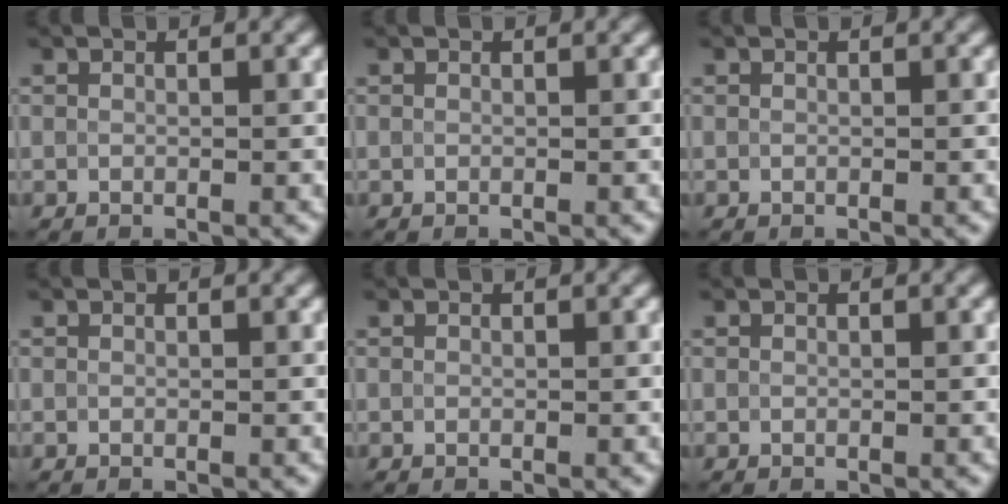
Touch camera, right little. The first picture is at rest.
{"total": 0.0}
{"total": 0.0}
{"total": 0.0}
{"total": 0.0}
{"total": 0.0}